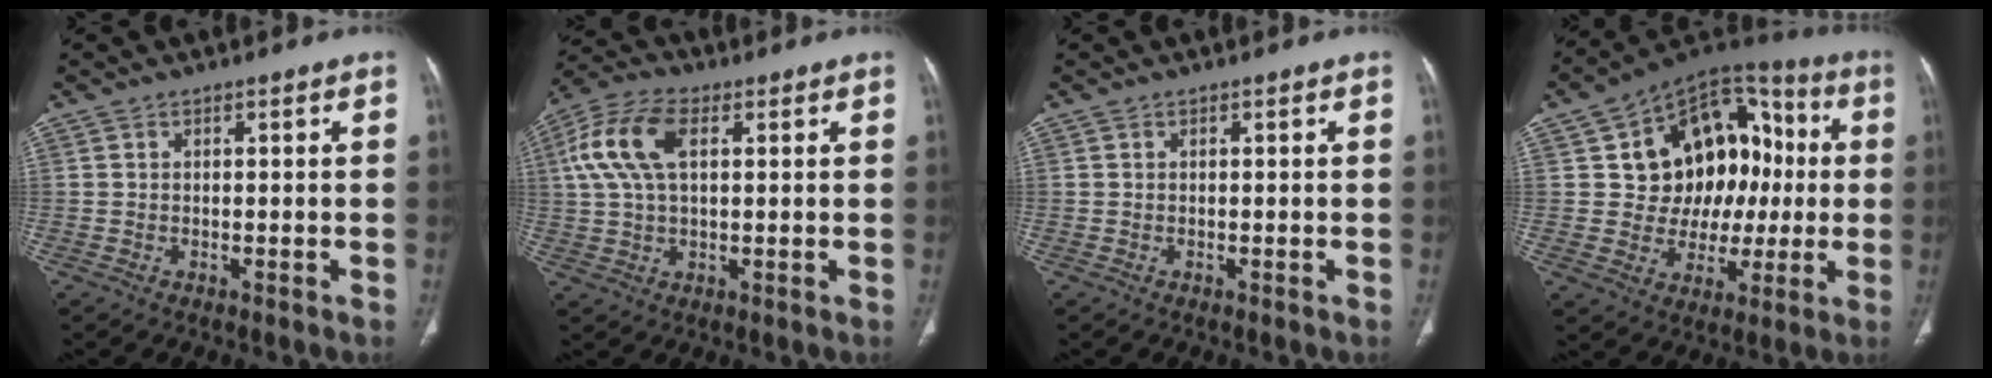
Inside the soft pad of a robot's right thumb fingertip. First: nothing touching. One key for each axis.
{"total": 11.4, "fx": 3.0, "fy": 6.0, "fz": 9.2, "tx": -0.206, "ty": 0.023, "tz": 0.056}
{"total": 0.0}
{"total": 19.8, "fx": 2.6, "fy": 15.0, "fz": 12.6, "tx": -0.122, "ty": 0.041, "tz": 0.049}